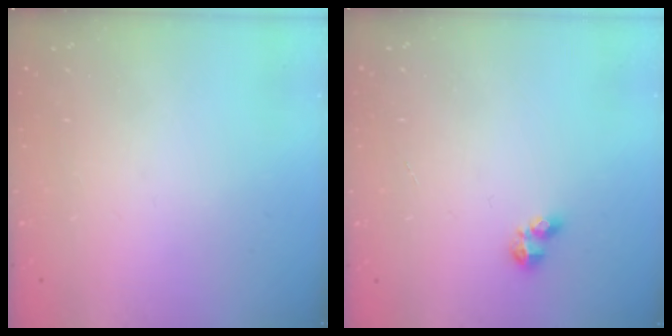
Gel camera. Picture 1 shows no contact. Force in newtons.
{"total": 3.3, "press": 3.3, "slide": 0.4}